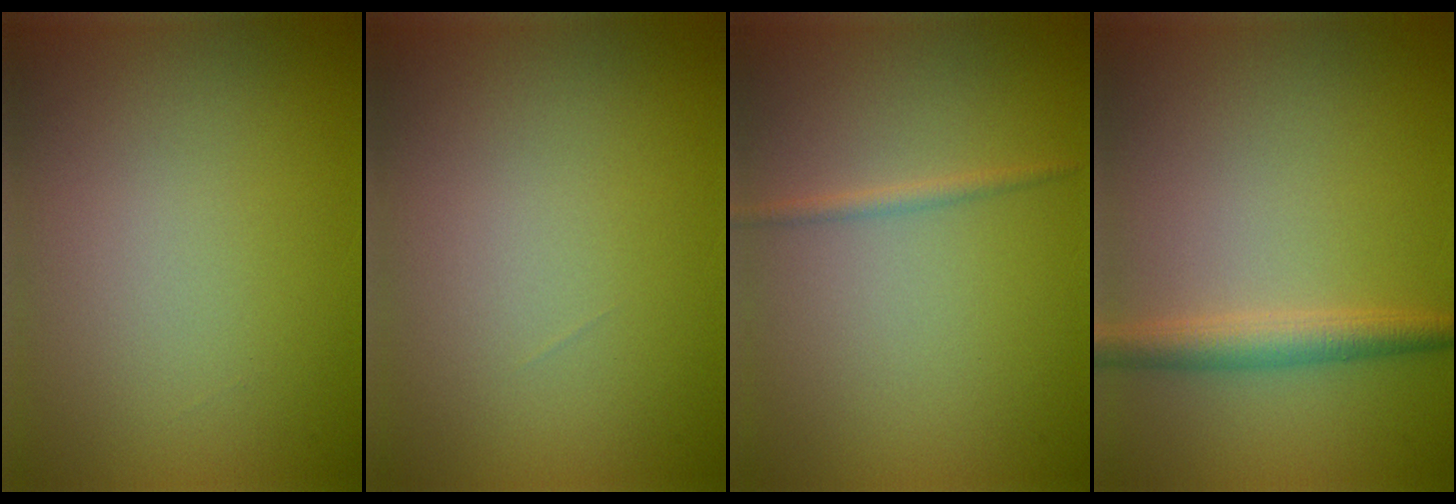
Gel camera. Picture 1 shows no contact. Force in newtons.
{"total": 0.0}
{"total": 1.0, "press": 1.0, "slide": 0.1}
{"total": 2.7, "press": 2.7, "slide": 0.0}